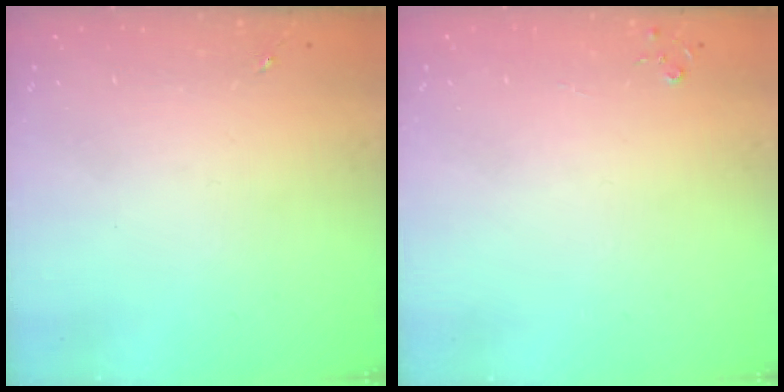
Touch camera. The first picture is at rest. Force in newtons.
{"total": 2.7, "press": 2.7, "slide": 0.3}